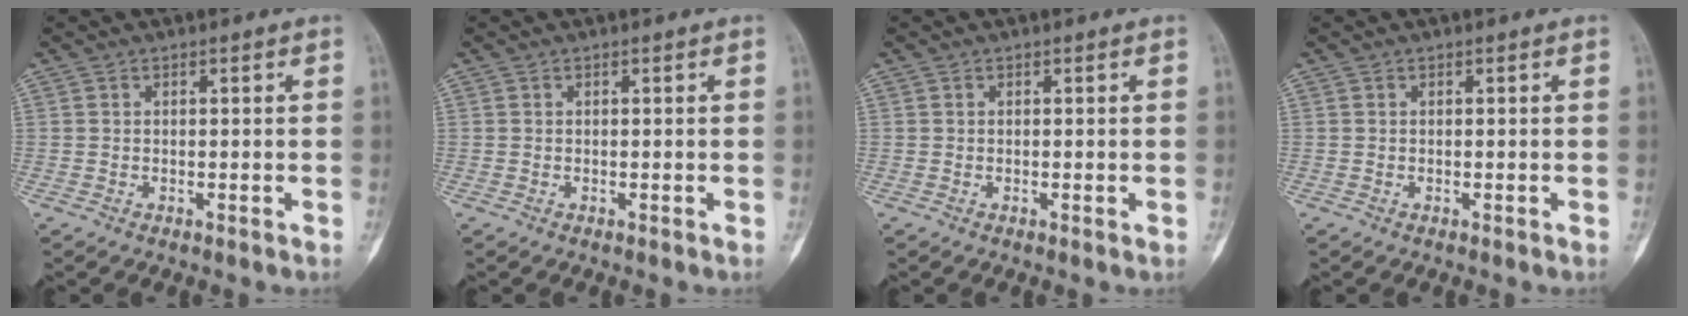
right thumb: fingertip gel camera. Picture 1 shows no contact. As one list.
[{"total": 0.0}, {"total": 0.0}, {"total": 0.0}]